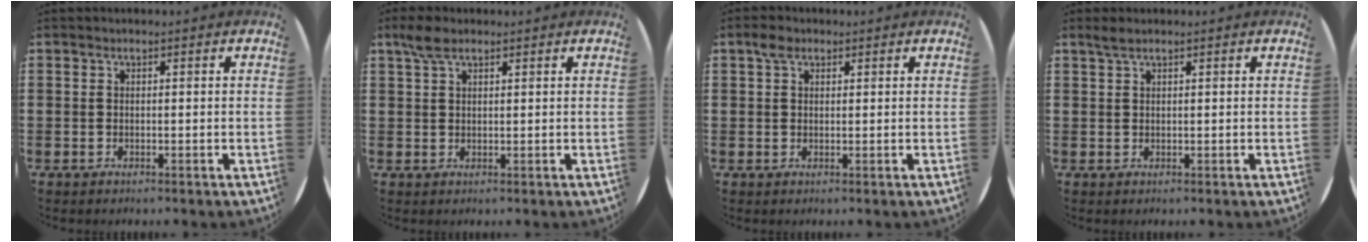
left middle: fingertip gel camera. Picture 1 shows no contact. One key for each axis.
{"total": 2.8, "fx": 1.9, "fy": 1.2, "fz": 1.7, "tx": -0.030, "ty": 0.002, "tz": 0.034}
{"total": 2.1, "fx": 1.4, "fy": 1.2, "fz": 1.0, "tx": -0.015, "ty": 0.003, "tz": 0.024}
{"total": 1.1, "fx": 0.9, "fy": 0.1, "fz": 0.6, "tx": -0.013, "ty": 0.003, "tz": 0.017}